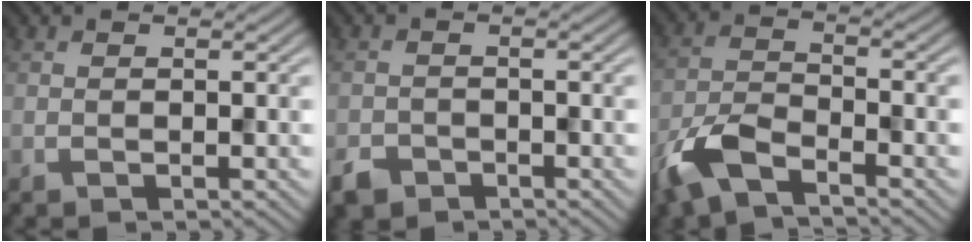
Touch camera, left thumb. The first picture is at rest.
{"total": 2.5, "force": [-1.8, 1.5, 0.7], "torque": [-0.015, -0.004, -0.045]}
{"total": 6.7, "force": [-4.7, 2.4, 4.2], "torque": [-0.096, -0.006, -0.108]}